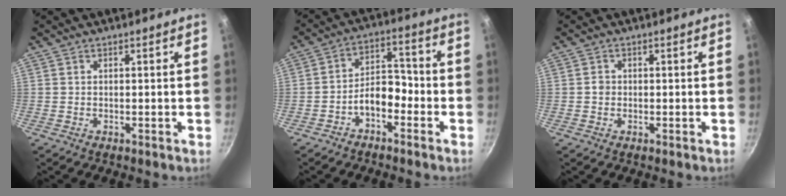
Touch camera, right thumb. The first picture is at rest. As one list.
[{"total": 6.9, "force": [-3.5, 3.9, 4.5], "torque": [-0.051, 0.050, -0.065]}, {"total": 1.3, "force": [-0.1, 1.2, 0.6], "torque": [-0.005, 0.007, -0.003]}]